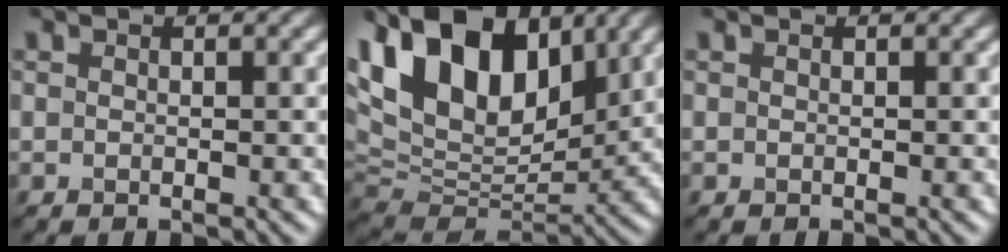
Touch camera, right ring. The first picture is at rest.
{"total": 16.1, "force": [7.5, 9.2, 10.9], "torque": [-0.221, 0.038, 0.129]}
{"total": 0.0}